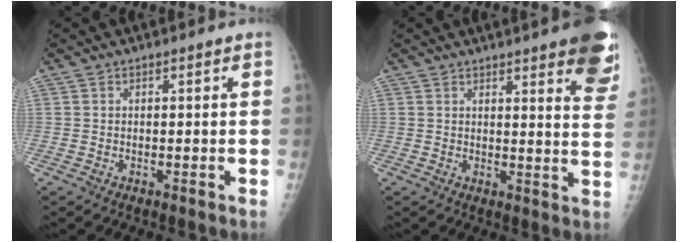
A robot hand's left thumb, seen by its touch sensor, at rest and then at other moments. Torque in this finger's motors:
{"motor_torque": [3.27, 1.74, 0.77, -0.73, 0.21]}